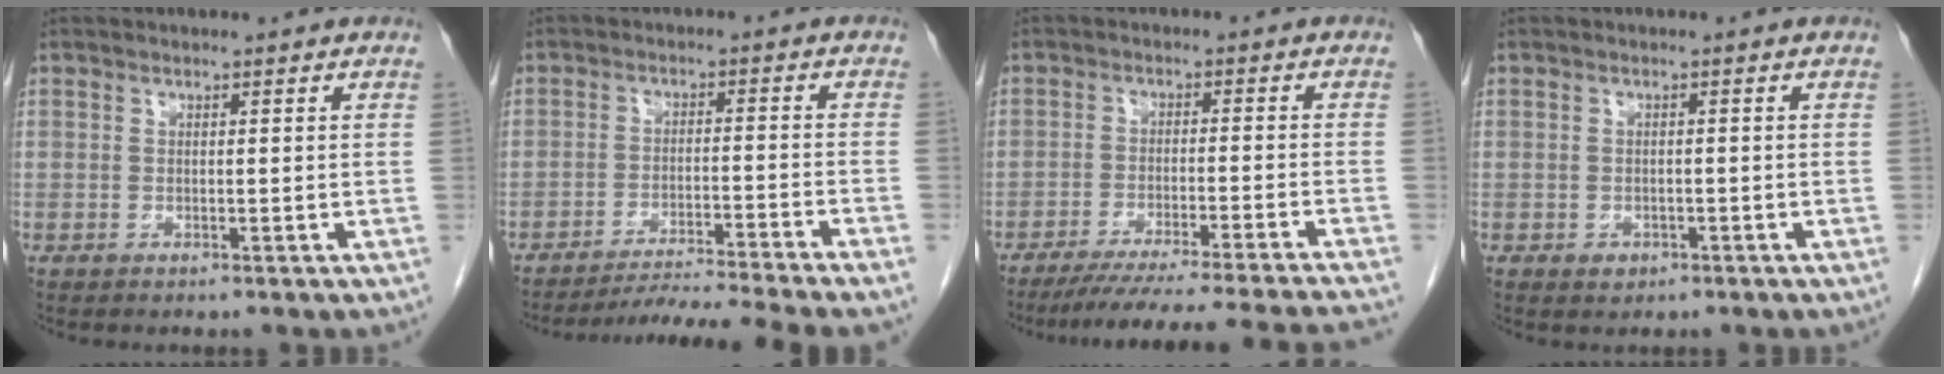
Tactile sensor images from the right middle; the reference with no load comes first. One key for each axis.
{"total": 12.7, "fx": -11.4, "fy": -2.9, "fz": 4.8, "tx": -0.052, "ty": -0.028, "tz": -0.176}
{"total": 20.2, "fx": -18.3, "fy": -2.1, "fz": 8.3, "tx": -0.092, "ty": -0.052, "tz": -0.254}
{"total": 1.5, "fx": -0.8, "fy": 1.2, "fz": 0.6, "tx": -0.010, "ty": 0.003, "tz": -0.005}